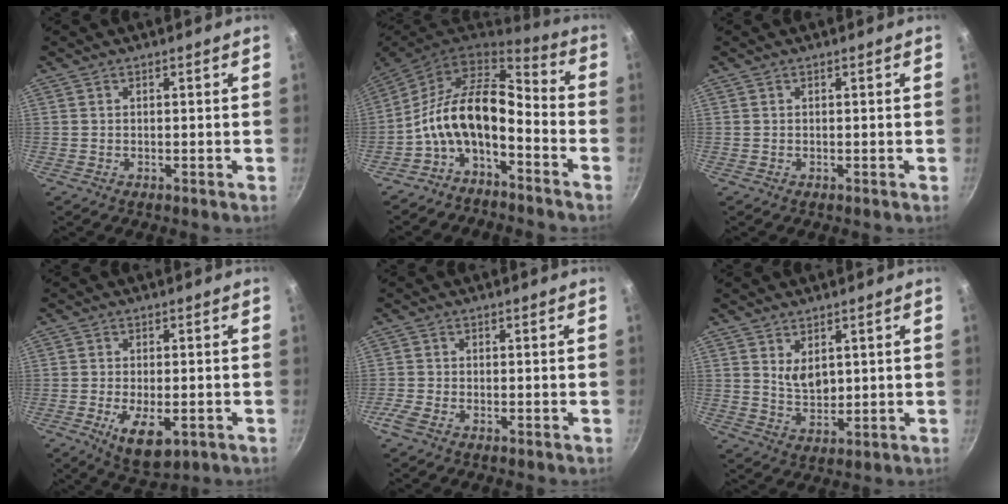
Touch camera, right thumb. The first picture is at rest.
{"total": 12.9, "force": [-5.3, 6.2, 9.9], "torque": [-0.161, 0.099, -0.106]}
{"total": 0.0}
{"total": 8.0, "force": [-2.8, 3.7, 6.6], "torque": [-0.108, -0.008, -0.038]}
{"total": 2.6, "force": [-1.6, 1.0, 1.7], "torque": [-0.051, 0.000, -0.037]}
{"total": 4.6, "force": [1.7, 2.7, 3.3], "torque": [-0.046, -0.020, 0.038]}